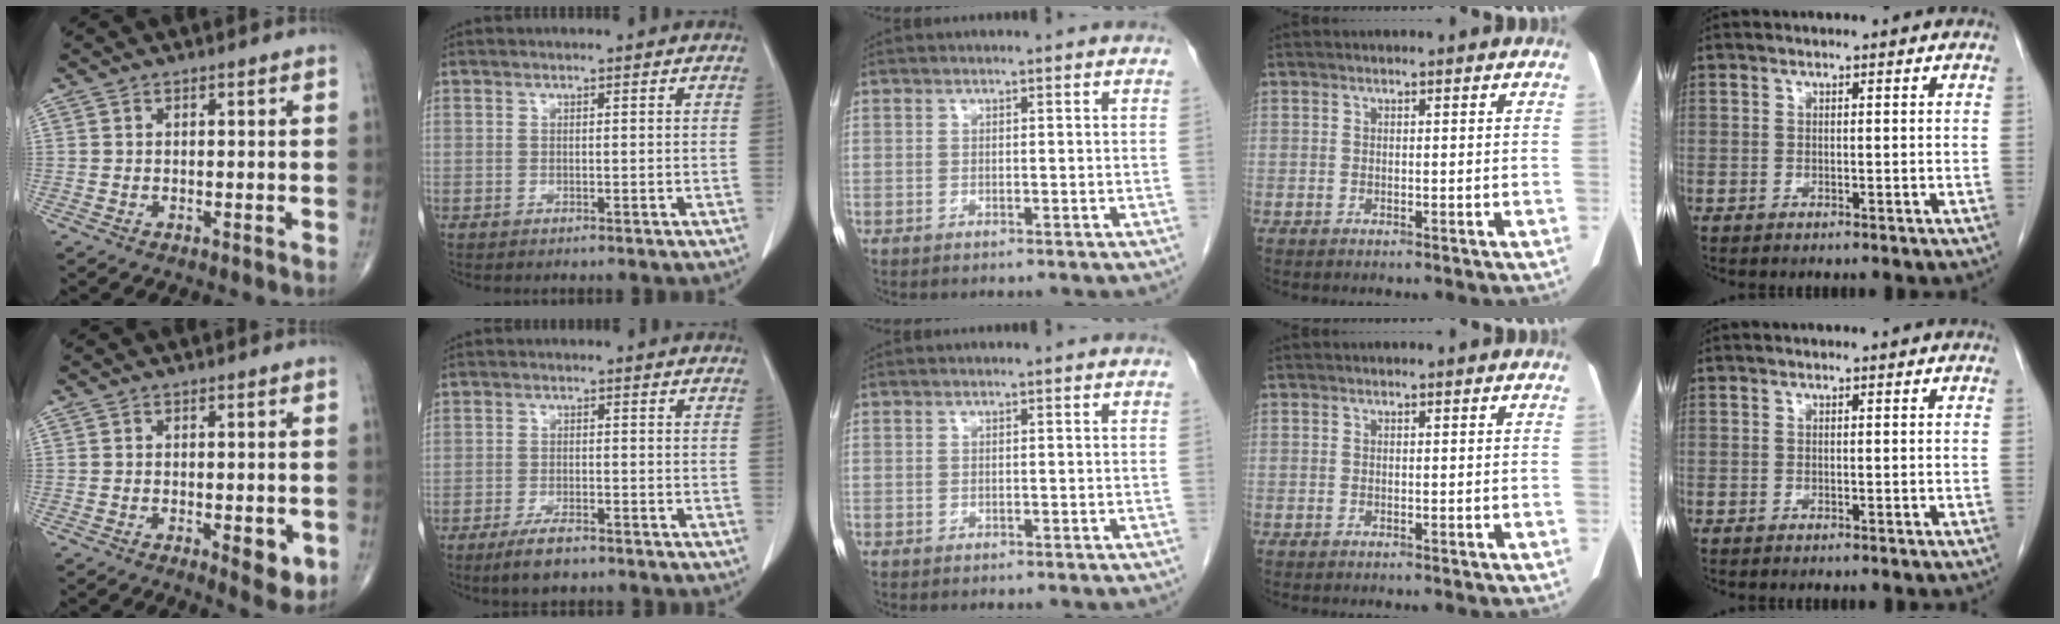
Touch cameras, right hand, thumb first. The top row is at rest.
{"thumb": {"total": 5.5, "force": [-1.6, 2.2, 4.8], "torque": [-0.051, -0.008, -0.016]}, "index": {"total": 4.4, "force": [-3.2, 1.3, 2.7], "torque": [-0.056, -0.004, -0.053]}}